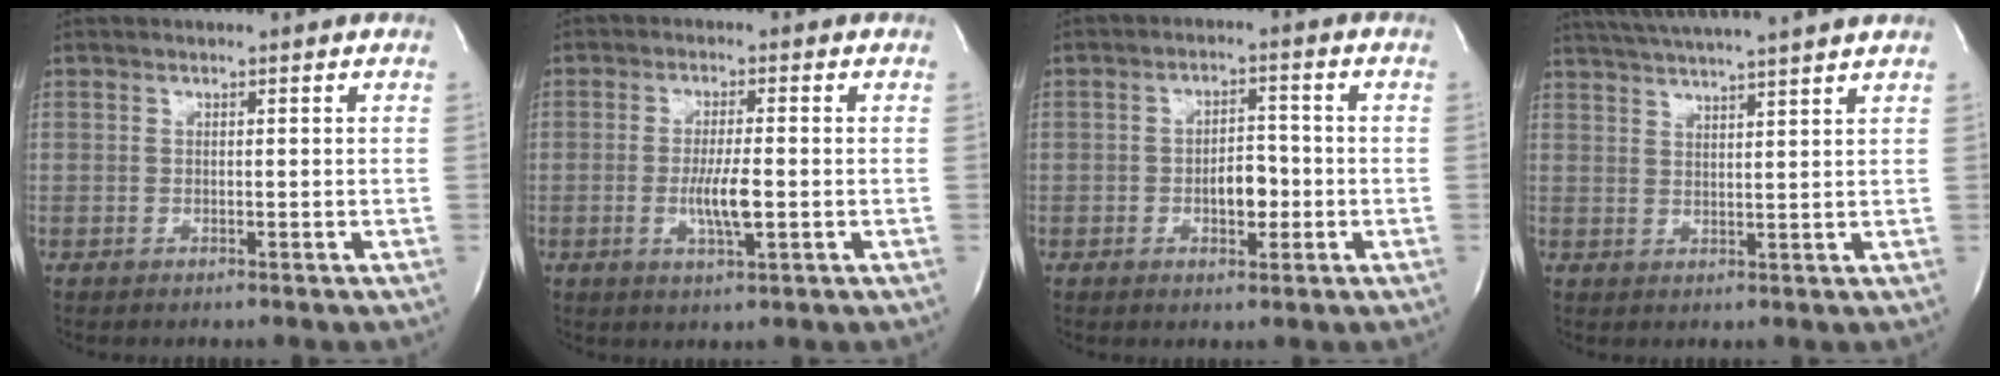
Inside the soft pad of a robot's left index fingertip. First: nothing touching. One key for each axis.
{"total": 5.2, "fx": -1.7, "fy": 0.5, "fz": 4.9, "tx": -0.097, "ty": -0.015, "tz": -0.027}
{"total": 4.7, "fx": -1.8, "fy": 2.2, "fz": 3.7, "tx": -0.055, "ty": 0.004, "tz": -0.026}
{"total": 12.3, "fx": 10.8, "fy": -1.4, "fz": 5.7, "tx": -0.105, "ty": 0.004, "tz": 0.150}